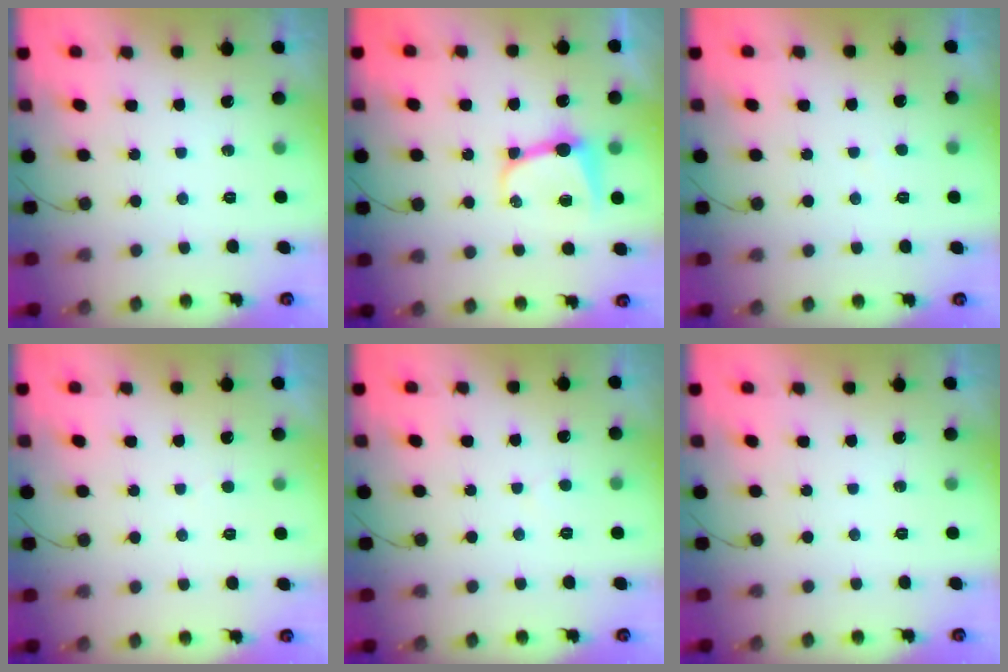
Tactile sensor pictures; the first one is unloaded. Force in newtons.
{"total": 8.6, "press": 8.6, "slide": 1.0}
{"total": 1.6, "press": 1.6, "slide": 0.2}
{"total": 2.1, "press": 2.1, "slide": 0.2}
{"total": 2.6, "press": 2.6, "slide": 0.2}
{"total": 0.0}